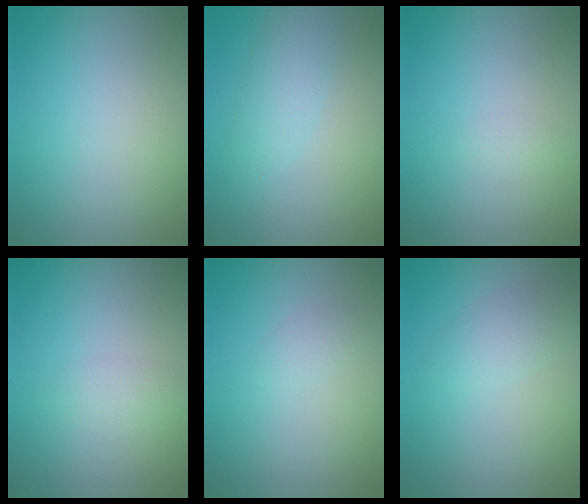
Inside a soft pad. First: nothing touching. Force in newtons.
{"total": 2.4, "press": 2.4, "slide": 0.1}
{"total": 0.5, "press": 0.5, "slide": 0.1}
{"total": 1.2, "press": 1.2, "slide": 0.0}
{"total": 0.8, "press": 0.8, "slide": 0.0}
{"total": 1.7, "press": 1.7, "slide": 0.0}